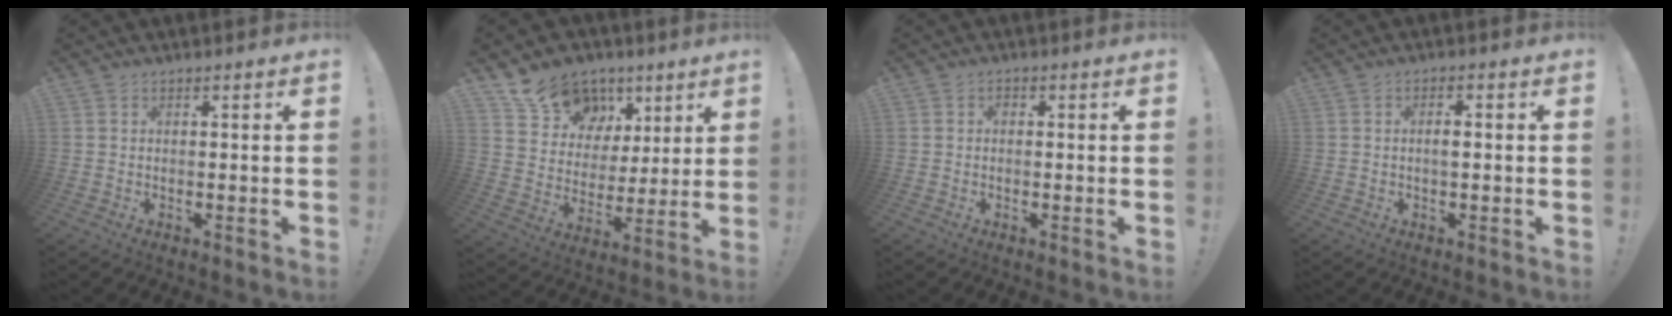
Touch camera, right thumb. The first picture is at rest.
{"total": 15.8, "force": [9.8, 11.5, 4.5], "torque": [-0.068, -0.058, 0.197]}
{"total": 1.0, "force": [-0.4, 0.7, 0.6], "torque": [-0.014, 0.008, -0.008]}
{"total": 2.2, "force": [-0.3, 0.6, 2.1], "torque": [-0.033, 0.003, -0.008]}